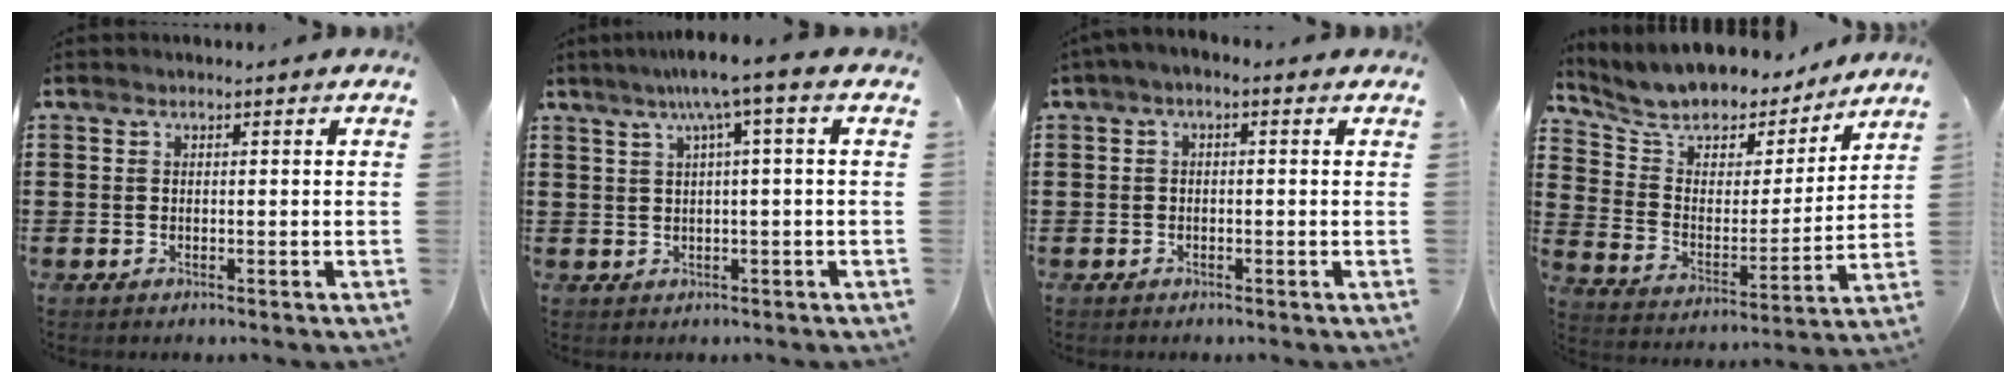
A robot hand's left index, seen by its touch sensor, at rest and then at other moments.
{"total": 5.2, "force": [2.0, -0.5, 4.8], "torque": [-0.095, 0.004, 0.031]}
{"total": 1.3, "force": [-0.9, 0.3, 0.8], "torque": [-0.015, 0.001, -0.018]}
{"total": 7.2, "force": [6.5, 2.8, 1.2], "torque": [-0.059, -0.051, 0.111]}